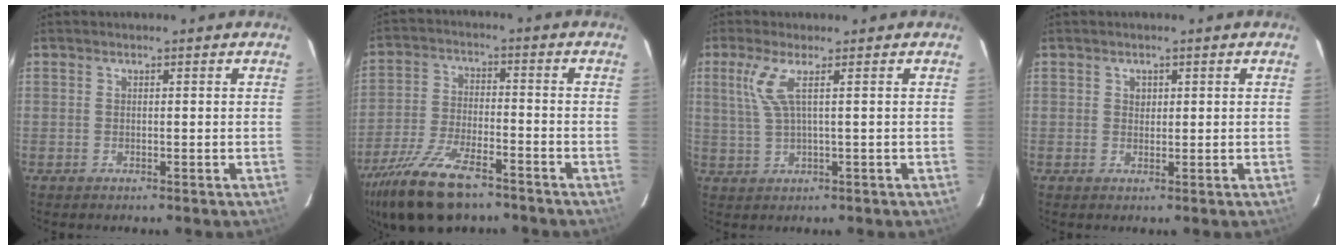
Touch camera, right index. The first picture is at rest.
{"total": 16.2, "force": [-11.7, 5.9, 9.5], "torque": [-0.212, -0.032, -0.215]}
{"total": 4.5, "force": [1.4, -0.2, 4.2], "torque": [-0.087, 0.000, 0.036]}
{"total": 1.2, "force": [0.4, 1.1, 0.3], "torque": [-0.003, 0.005, 0.007]}